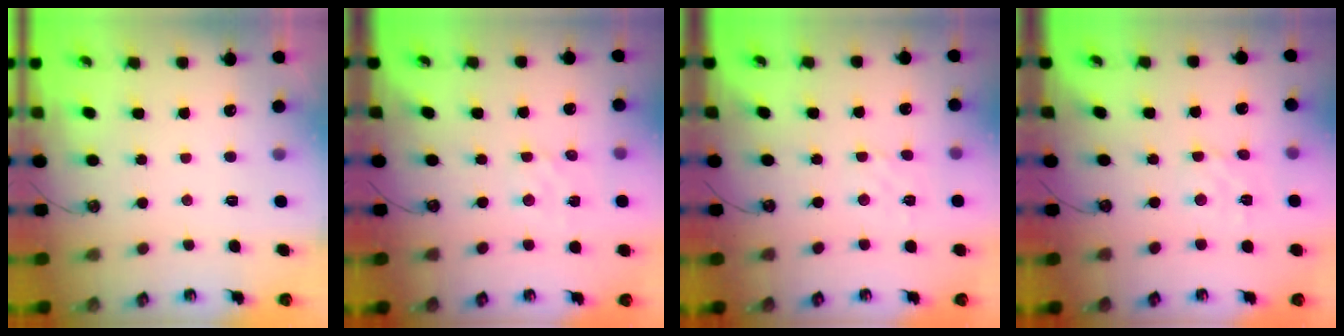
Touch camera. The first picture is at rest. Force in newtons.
{"total": 2.4, "press": 2.4, "slide": 0.4}
{"total": 1.4, "press": 1.2, "slide": 0.7}
{"total": 2.9, "press": 2.9, "slide": 0.3}